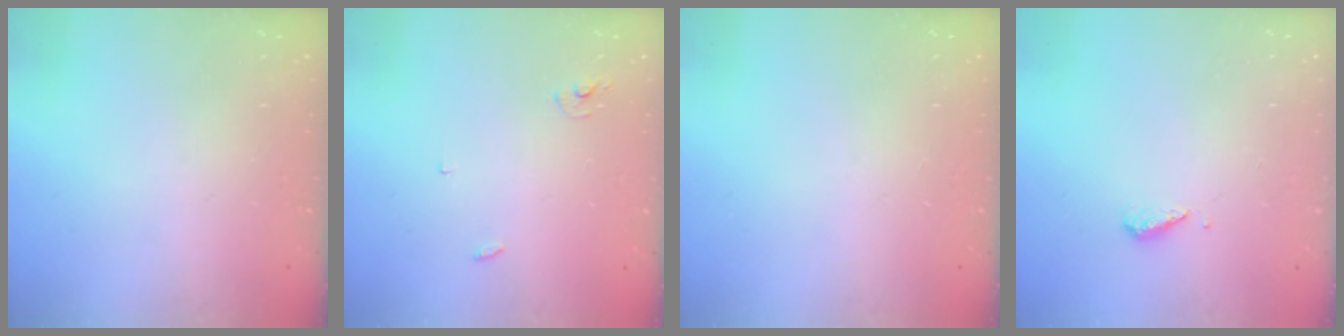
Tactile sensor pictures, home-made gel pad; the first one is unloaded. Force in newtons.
{"total": 2.5, "press": 2.5, "slide": 0.1}
{"total": 0.0}
{"total": 4.4, "press": 4.4, "slide": 0.5}